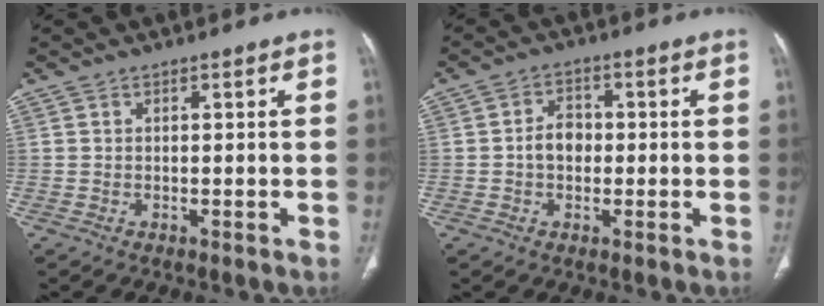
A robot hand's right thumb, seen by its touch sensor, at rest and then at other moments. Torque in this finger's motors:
{"motor_torque": [0.48, 1.36, 0.62, -0.41, 0.00]}